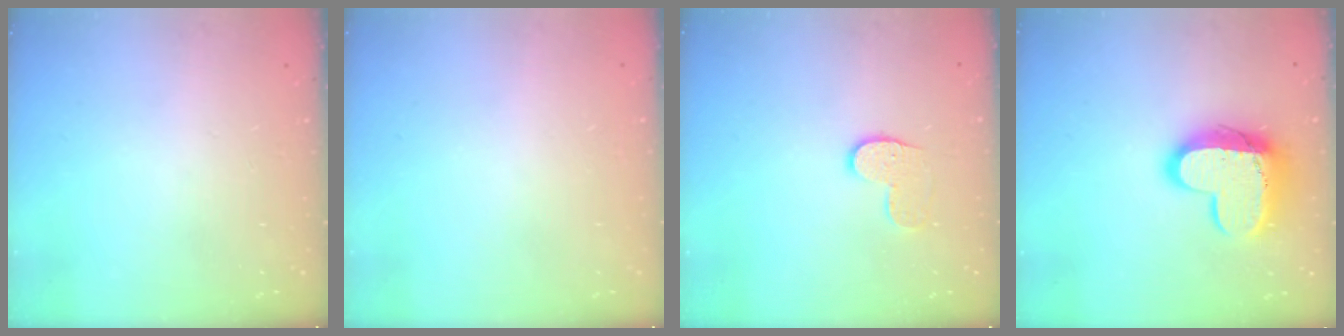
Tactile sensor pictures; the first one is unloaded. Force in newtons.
{"total": 0.6, "press": 0.5, "slide": 0.2}
{"total": 8.2, "press": 8.2, "slide": 0.3}
{"total": 14.3, "press": 14.3, "slide": 1.2}